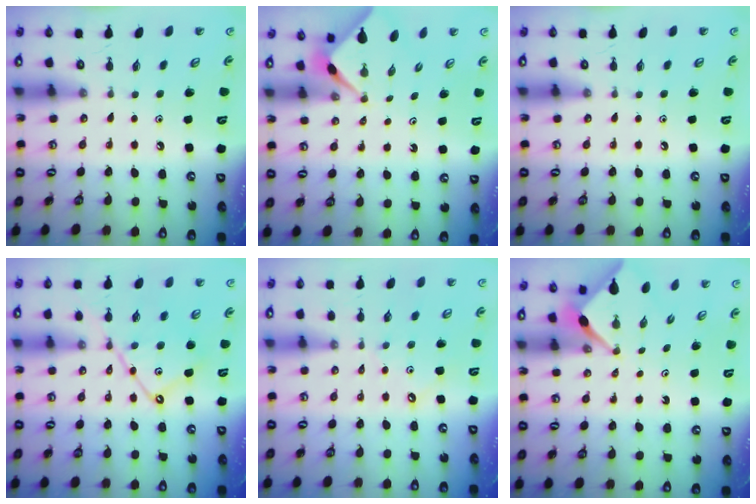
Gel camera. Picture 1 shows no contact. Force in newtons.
{"total": 2.3, "press": 2.3, "slide": 0.1}
{"total": 0.0}
{"total": 12.5, "press": 12.5, "slide": 1.1}
{"total": 3.8, "press": 3.7, "slide": 0.7}
{"total": 2.5, "press": 2.4, "slide": 0.3}